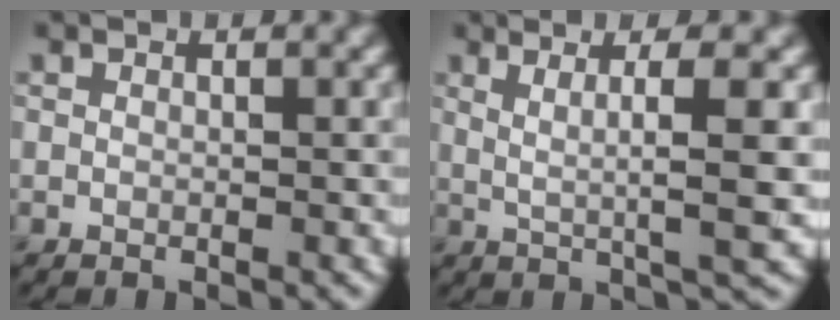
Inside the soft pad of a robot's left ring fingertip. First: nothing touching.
{"total": 5.0, "force": [1.1, 0.9, 4.8], "torque": [-0.078, 0.001, 0.021]}